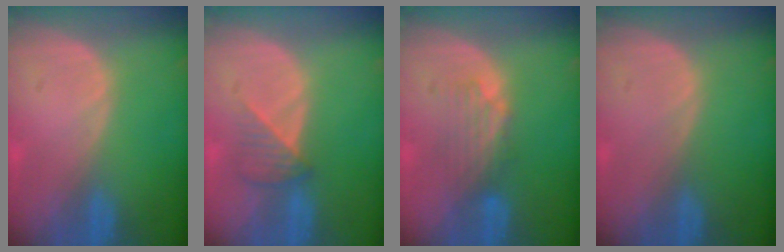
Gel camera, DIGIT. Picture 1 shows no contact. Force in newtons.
{"total": 3.4, "press": 3.3, "slide": 0.8}
{"total": 4.4, "press": 3.8, "slide": 2.2}
{"total": 0.0}